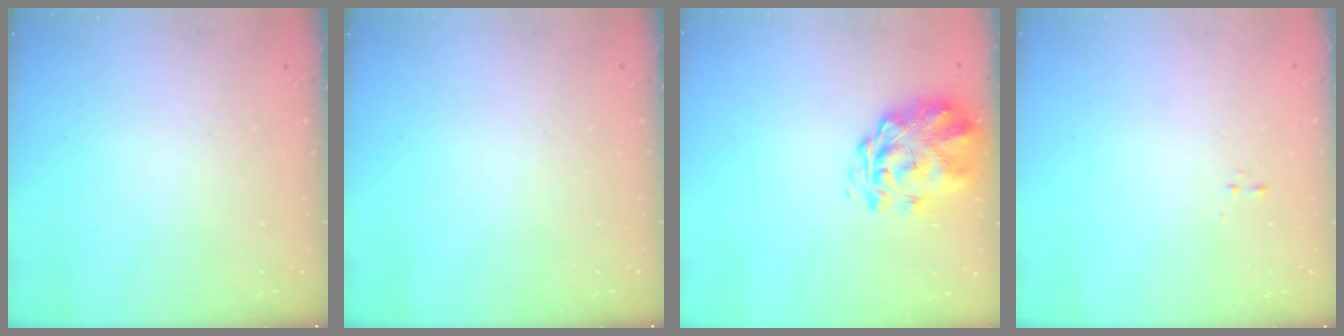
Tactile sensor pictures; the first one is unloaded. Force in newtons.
{"total": 0.0}
{"total": 2.9, "press": 2.5, "slide": 1.5}
{"total": 0.0}